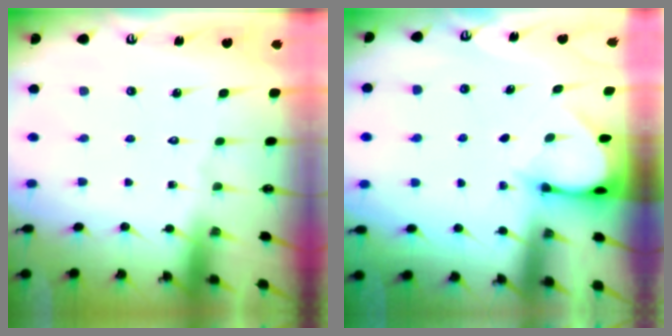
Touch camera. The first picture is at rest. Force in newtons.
{"total": 3.3, "press": 3.3, "slide": 0.2}